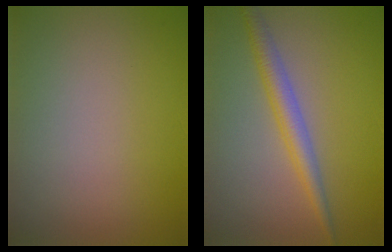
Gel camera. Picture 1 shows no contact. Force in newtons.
{"total": 2.9, "press": 2.9, "slide": 0.0}